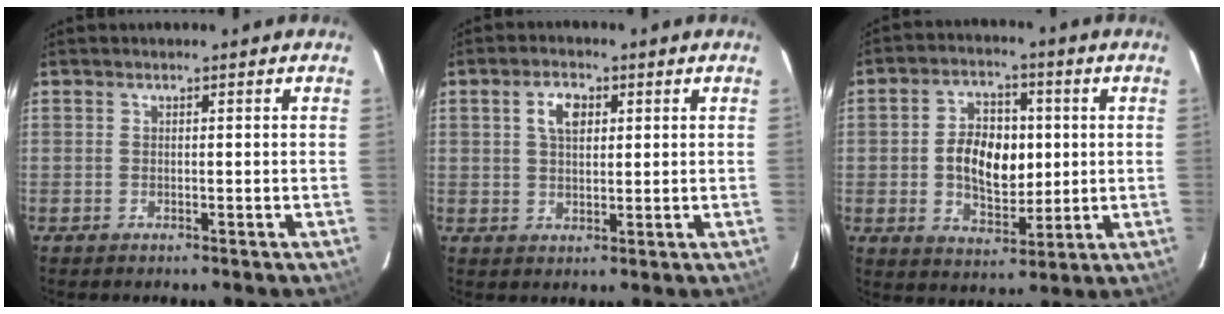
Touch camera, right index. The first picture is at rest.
{"total": 4.6, "force": [1.5, 2.7, 3.4], "torque": [-0.060, 0.011, 0.030]}
{"total": 5.4, "force": [0.6, 4.4, 3.1], "torque": [-0.050, 0.005, 0.018]}